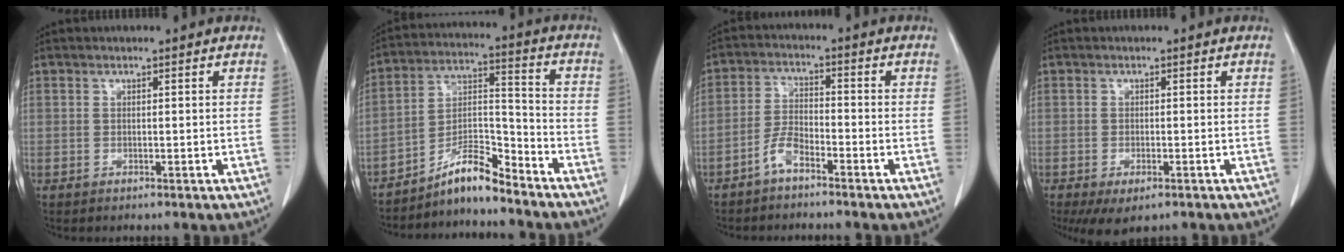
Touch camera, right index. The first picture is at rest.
{"total": 7.9, "force": [-7.0, 1.2, 3.5], "torque": [-0.068, 0.024, -0.124]}
{"total": 4.1, "force": [-3.1, 1.1, 2.5], "torque": [-0.057, 0.006, -0.064]}
{"total": 5.1, "force": [-3.2, 2.1, 3.4], "torque": [-0.053, -0.011, -0.048]}